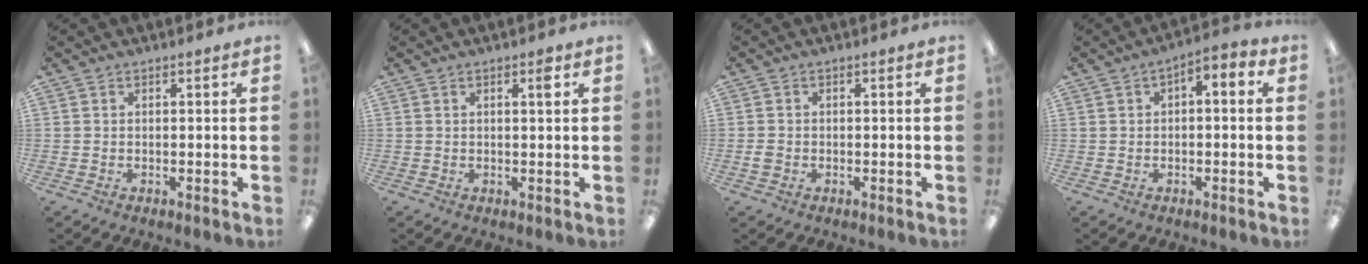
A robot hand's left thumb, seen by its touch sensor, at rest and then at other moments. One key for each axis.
{"total": 2.3, "fx": 1.0, "fy": 0.6, "fz": 2.0, "tx": -0.026, "ty": -0.003, "tz": 0.012}
{"total": 1.8, "fx": -0.6, "fy": 1.4, "fz": 0.9, "tx": -0.015, "ty": 0.003, "tz": -0.011}
{"total": 3.0, "fx": -1.0, "fy": 1.8, "fz": 2.1, "tx": -0.035, "ty": 0.012, "tz": -0.020}